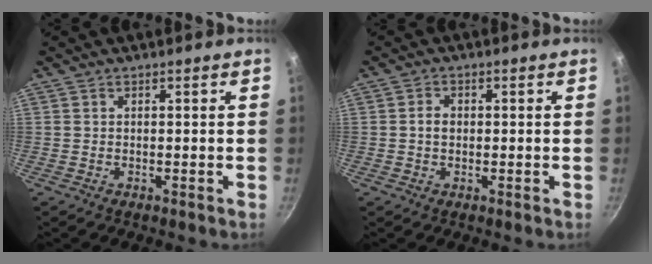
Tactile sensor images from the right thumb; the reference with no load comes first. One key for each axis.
{"total": 2.5, "fx": 0.1, "fy": 1.9, "fz": 1.6, "tx": -0.021, "ty": 0.006, "tz": 0.000}